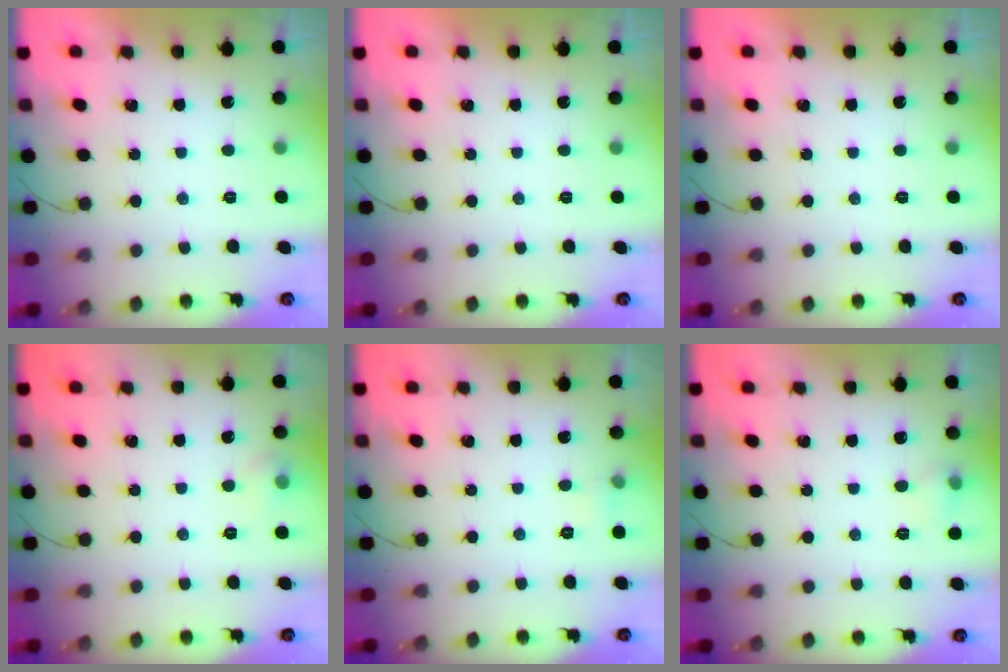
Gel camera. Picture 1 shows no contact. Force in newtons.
{"total": 0.0}
{"total": 0.0}
{"total": 4.6, "press": 4.3, "slide": 1.7}
{"total": 3.1, "press": 2.9, "slide": 1.1}
{"total": 5.7, "press": 5.4, "slide": 2.0}